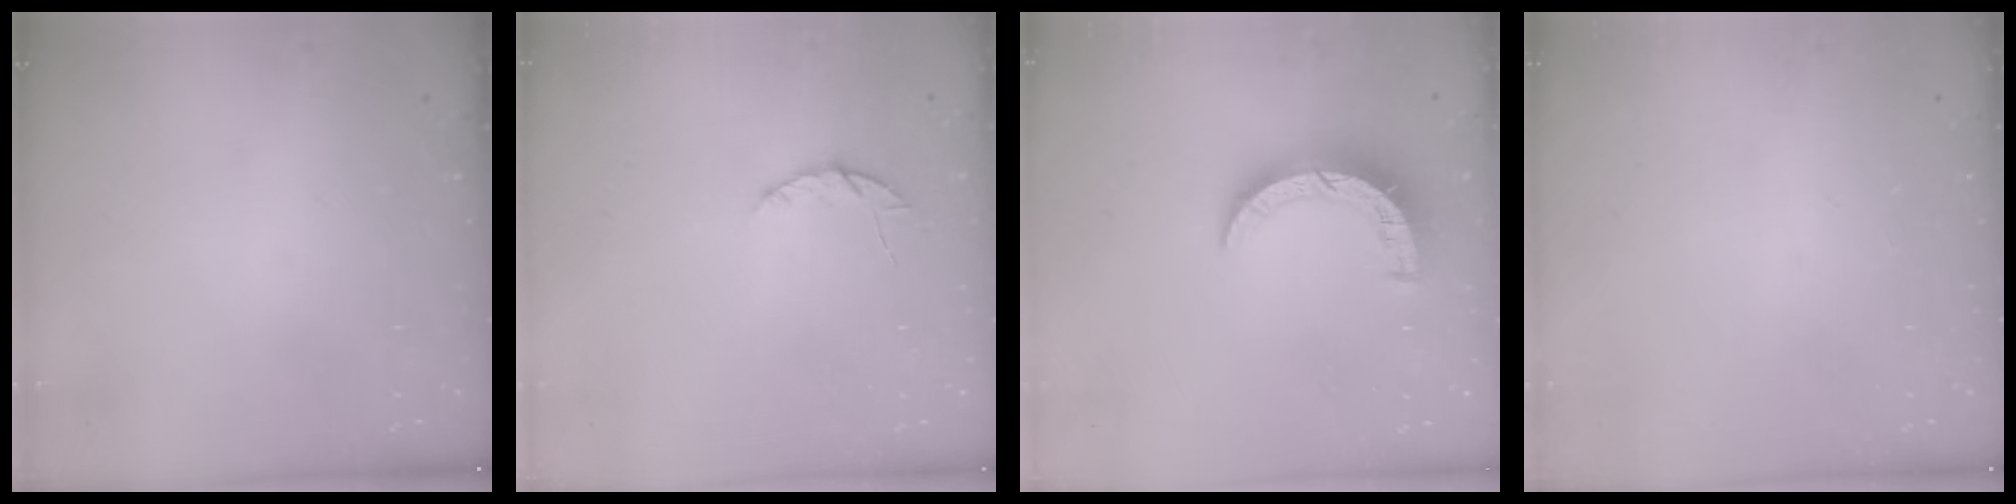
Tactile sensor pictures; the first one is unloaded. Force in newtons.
{"total": 4.2, "press": 4.2, "slide": 0.5}
{"total": 7.9, "press": 7.8, "slide": 0.6}
{"total": 0.0}